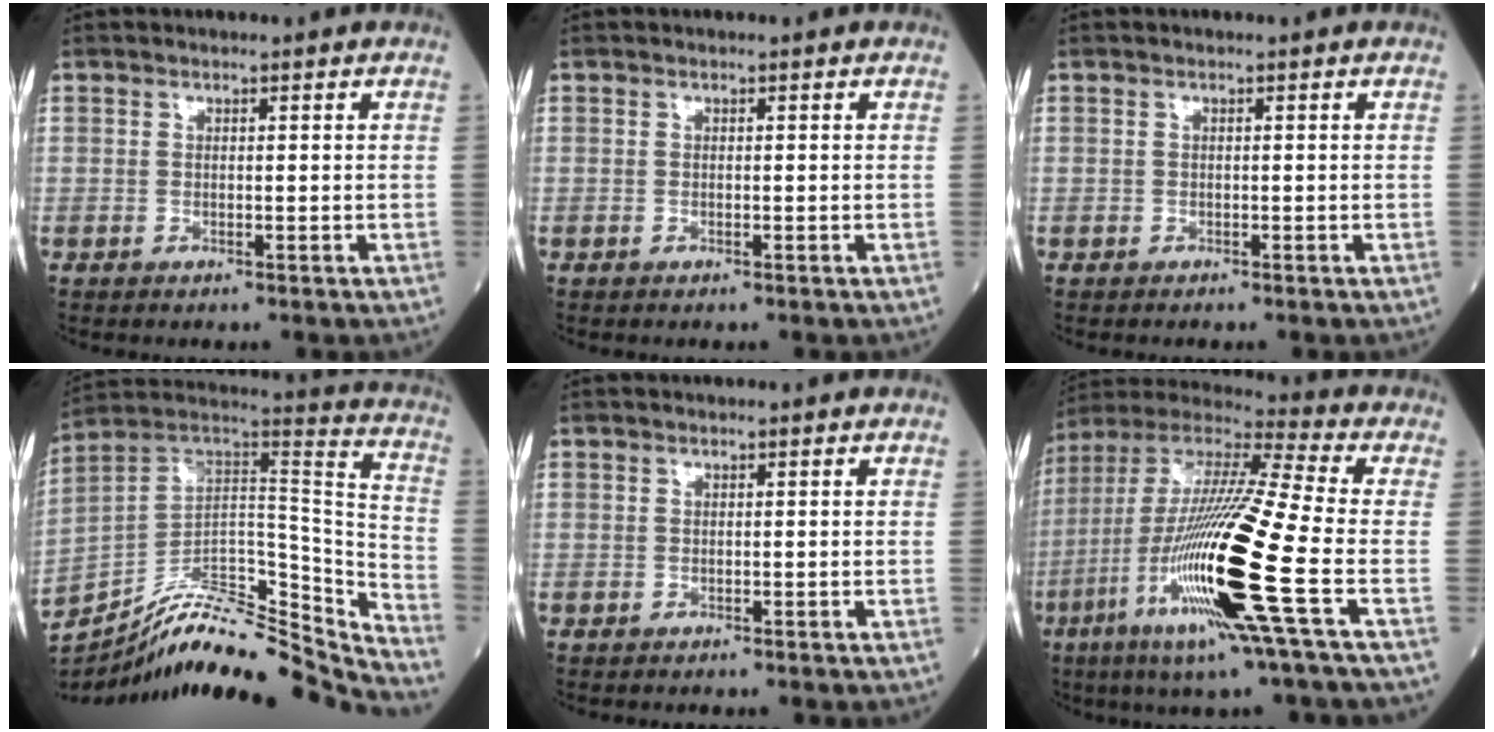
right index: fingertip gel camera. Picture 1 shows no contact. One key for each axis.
{"total": 0.0}
{"total": 0.0}
{"total": 27.1, "fx": -24.9, "fy": 4.2, "fz": 9.9, "tx": -0.146, "ty": 0.026, "tz": -0.379}
{"total": 0.0}
{"total": 23.2, "fx": -7.1, "fy": 0.3, "fz": 22.1, "tx": -0.452, "ty": -0.038, "tz": -0.142}